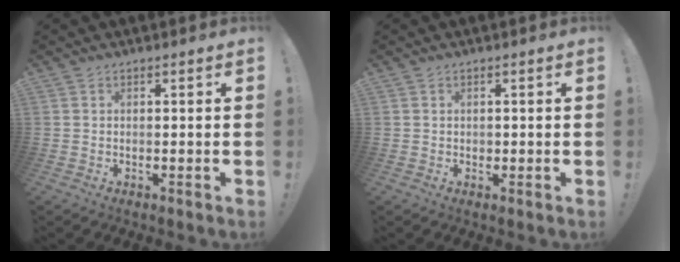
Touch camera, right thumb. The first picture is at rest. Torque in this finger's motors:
{"motor_torque": [-0.16, -0.09, -0.08, 0.03, -0.01]}